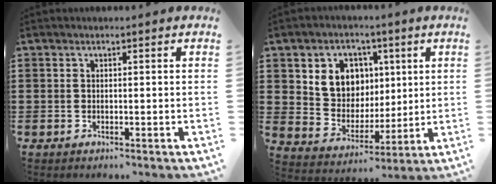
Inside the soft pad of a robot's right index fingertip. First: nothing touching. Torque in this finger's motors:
{"motor_torque": [0.85, 0.45, 0.46, 0.10]}